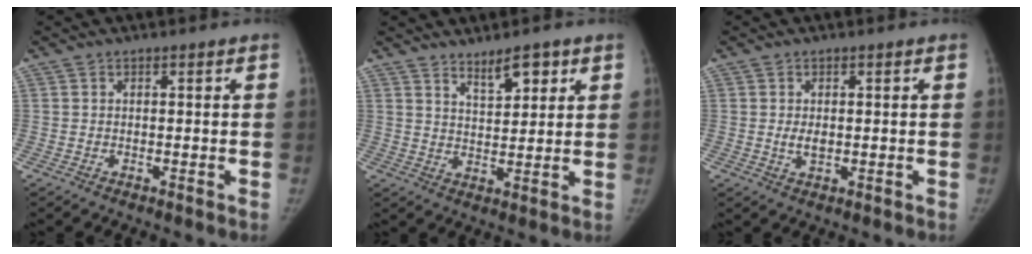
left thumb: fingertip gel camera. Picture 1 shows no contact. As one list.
[{"total": 5.6, "force": [3.7, 2.1, 3.7], "torque": [-0.044, -0.030, 0.064]}, {"total": 2.6, "force": [0.0, 1.5, 2.1], "torque": [-0.032, -0.003, 0.001]}]